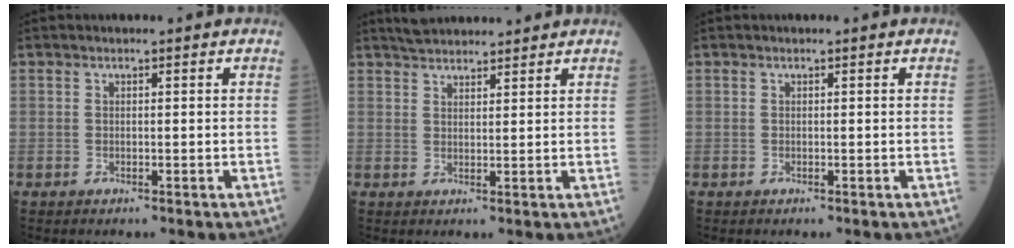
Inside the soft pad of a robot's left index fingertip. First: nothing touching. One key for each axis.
{"total": 5.8, "fx": 5.4, "fy": 1.2, "fz": 1.8, "tx": -0.027, "ty": 0.030, "tz": 0.090}
{"total": 0.0}